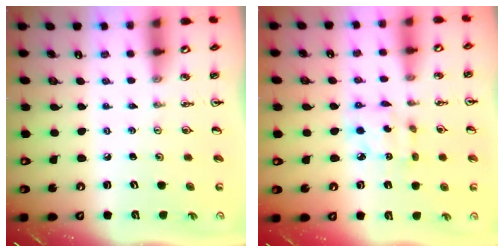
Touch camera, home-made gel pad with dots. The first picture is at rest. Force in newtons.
{"total": 6.0, "press": 6.0, "slide": 0.3}